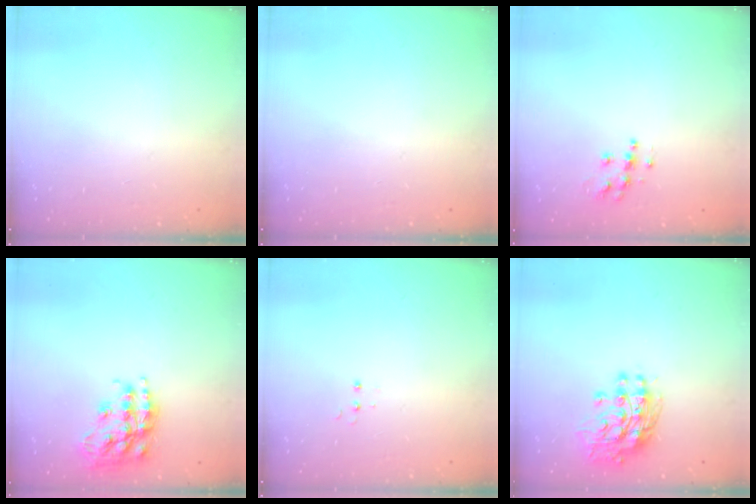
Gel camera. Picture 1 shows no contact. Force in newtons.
{"total": 0.0}
{"total": 7.0, "press": 7.0, "slide": 0.3}
{"total": 17.0, "press": 16.9, "slide": 1.2}
{"total": 3.0, "press": 2.9, "slide": 0.7}
{"total": 12.7, "press": 12.6, "slide": 1.1}